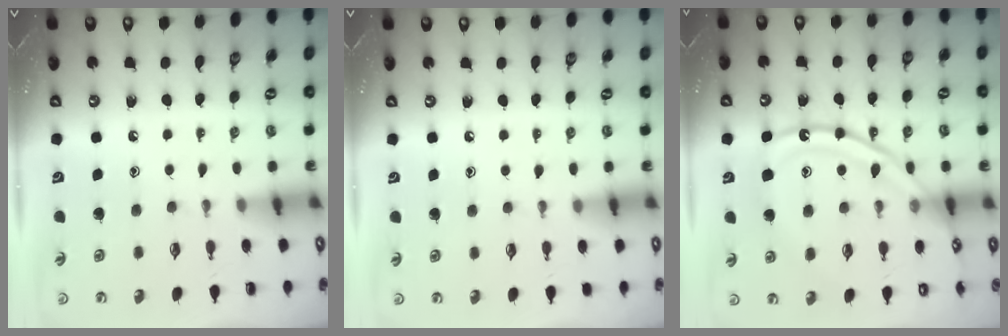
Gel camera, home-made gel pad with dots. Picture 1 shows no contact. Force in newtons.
{"total": 4.1, "press": 4.0, "slide": 0.6}
{"total": 17.4, "press": 17.4, "slide": 1.5}